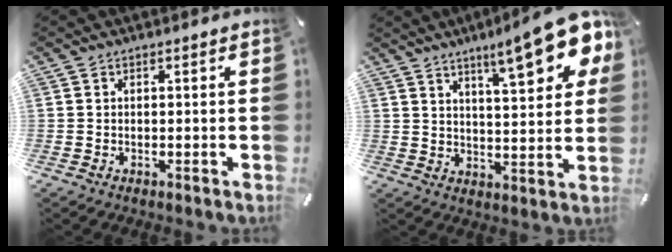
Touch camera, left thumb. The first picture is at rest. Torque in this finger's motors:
{"motor_torque": [0.64, 0.83, 0.72, -0.04, 0.22]}